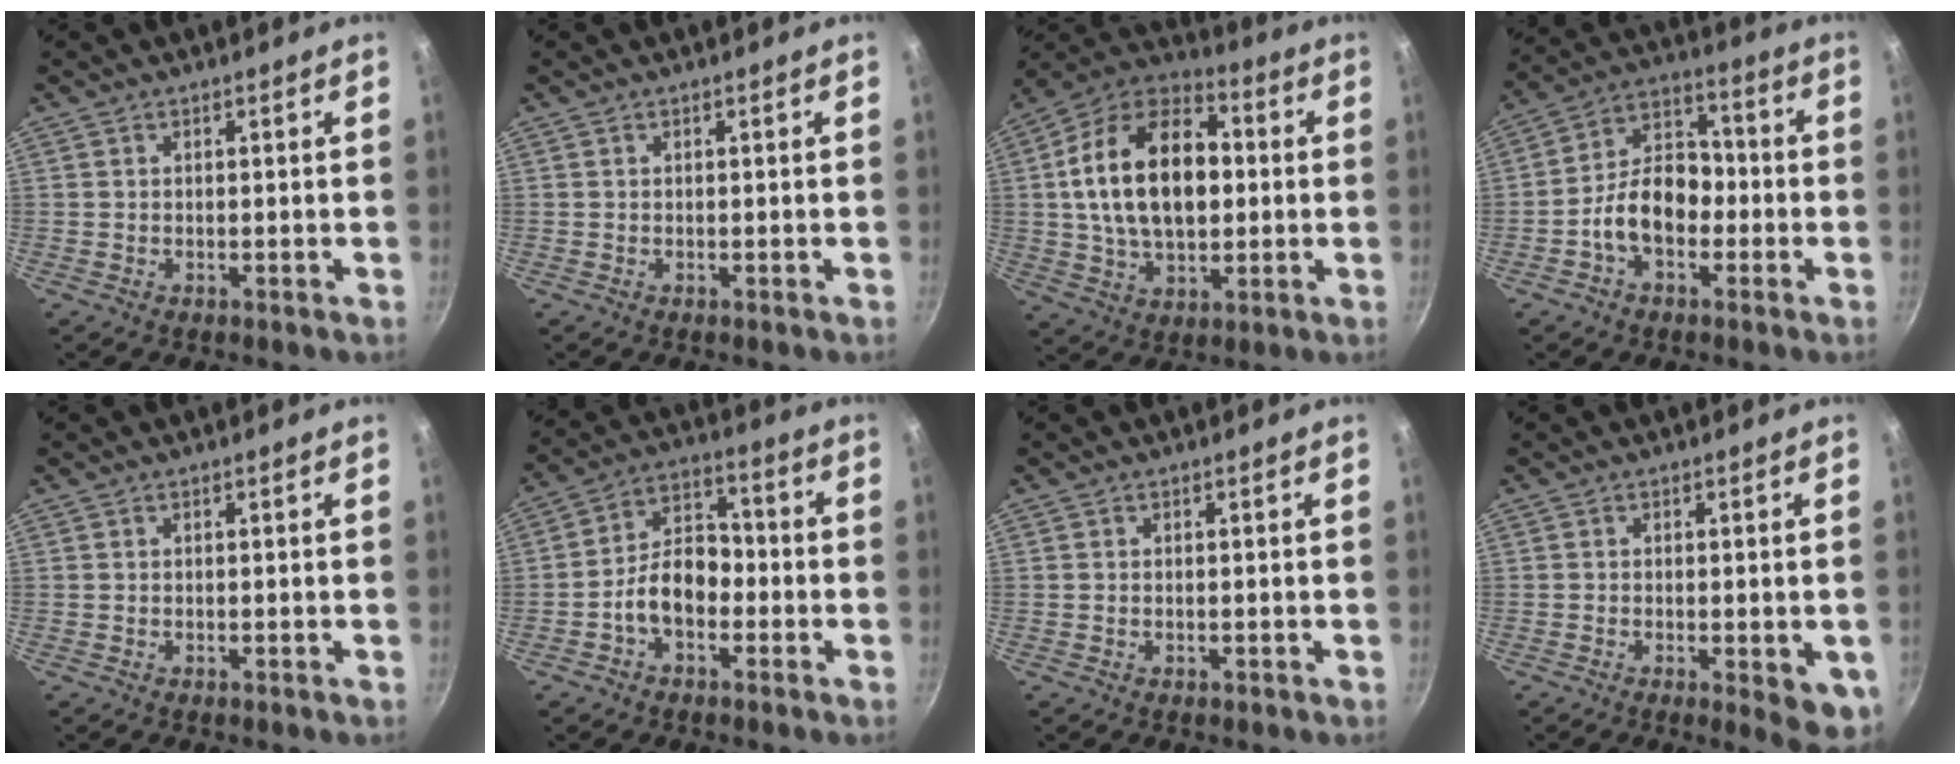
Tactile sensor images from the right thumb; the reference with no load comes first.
{"total": 0.0}
{"total": 21.9, "force": [1.8, 13.8, 16.9], "torque": [-0.261, 0.026, 0.019]}
{"total": 11.7, "force": [-3.2, 7.9, 8.0], "torque": [-0.094, 0.048, -0.066]}
{"total": 0.0}
{"total": 9.7, "force": [-2.9, 6.5, 6.6], "torque": [-0.075, 0.046, -0.061]}
{"total": 0.0}
{"total": 7.0, "force": [-1.9, 2.2, 6.4], "torque": [-0.068, -0.004, -0.020]}